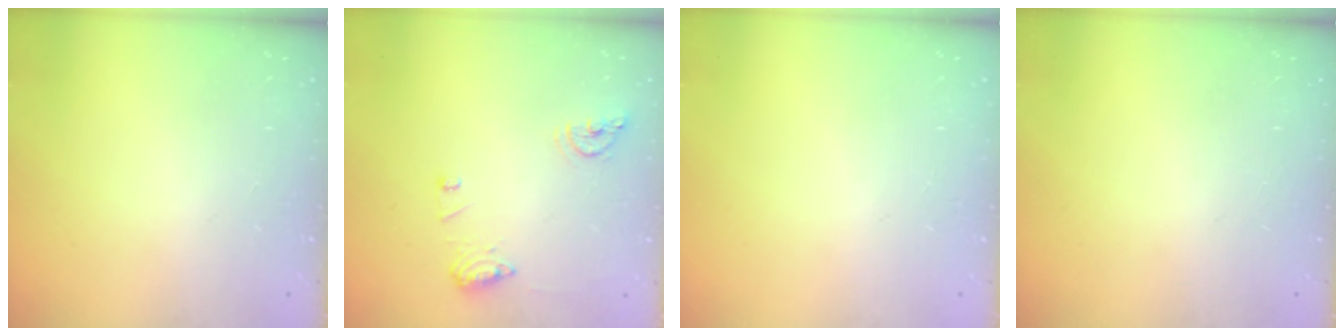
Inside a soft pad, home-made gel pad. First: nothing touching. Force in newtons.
{"total": 10.4, "press": 10.4, "slide": 1.0}
{"total": 0.0}
{"total": 0.0}